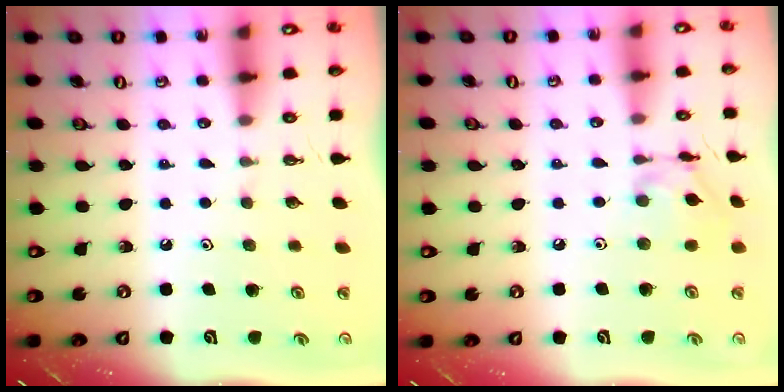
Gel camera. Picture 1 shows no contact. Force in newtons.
{"total": 10.2, "press": 10.2, "slide": 0.6}